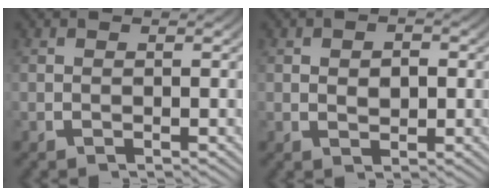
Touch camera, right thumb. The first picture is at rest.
{"total": 1.8, "force": [0.2, 1.3, 1.3], "torque": [-0.027, -0.014, 0.013]}